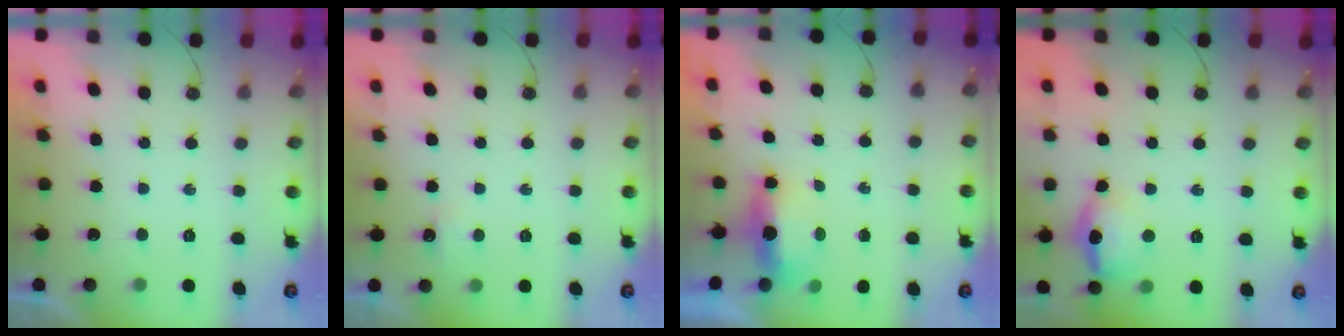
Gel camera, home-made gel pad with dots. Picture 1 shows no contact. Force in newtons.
{"total": 2.9, "press": 2.8, "slide": 0.5}
{"total": 14.4, "press": 7.0, "slide": 12.6}
{"total": 12.0, "press": 11.9, "slide": 1.0}